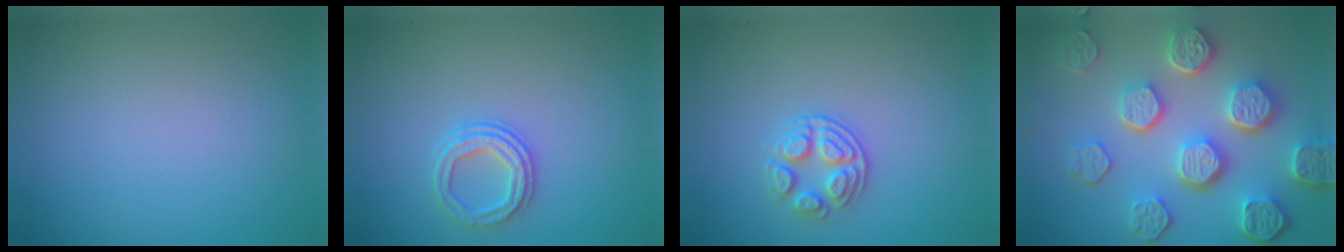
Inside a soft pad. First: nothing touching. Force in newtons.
{"total": 2.7, "press": 2.4, "slide": 1.2}
{"total": 2.7, "press": 2.5, "slide": 0.9}
{"total": 8.4, "press": 6.2, "slide": 5.6}